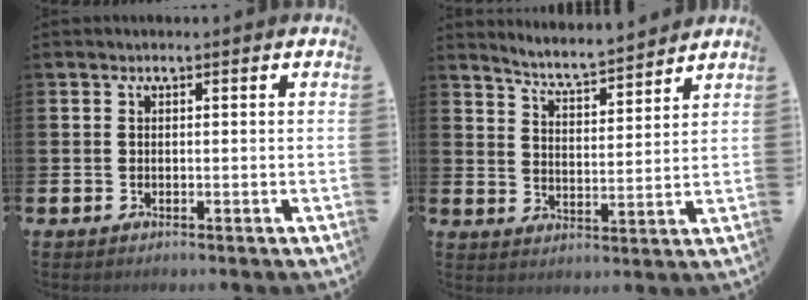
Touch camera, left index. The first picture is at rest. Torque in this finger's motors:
{"motor_torque": [0.25, -0.27, 0.08, 0.08]}